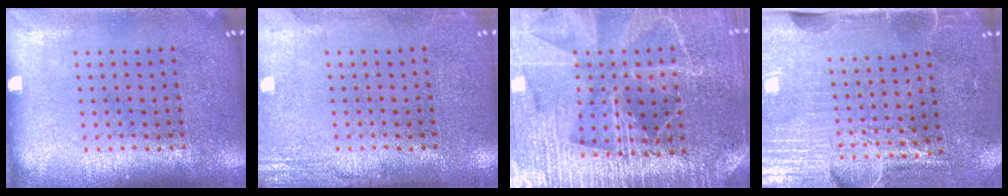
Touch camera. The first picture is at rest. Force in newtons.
{"total": 2.2, "press": 2.2, "slide": 0.4}
{"total": 4.4, "press": 4.2, "slide": 1.6}
{"total": 4.4, "press": 3.8, "slide": 2.1}